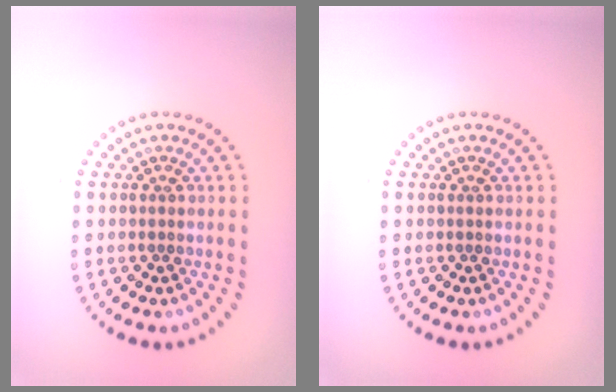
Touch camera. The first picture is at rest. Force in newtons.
{"total": 0.0}